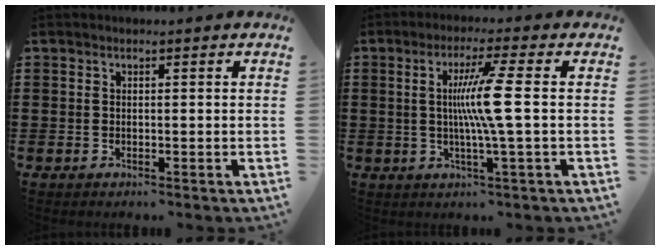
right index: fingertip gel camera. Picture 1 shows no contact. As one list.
[{"total": 7.9, "force": [0.3, -0.9, 7.8], "torque": [-0.151, -0.008, -0.007]}]